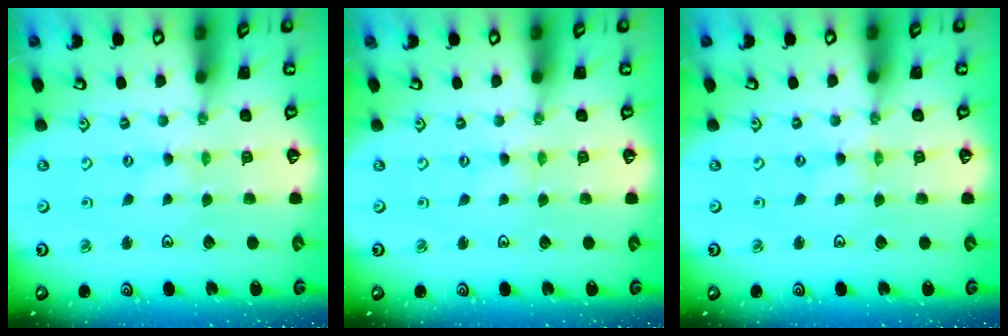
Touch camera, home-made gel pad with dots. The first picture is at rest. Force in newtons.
{"total": 0.0}
{"total": 0.0}